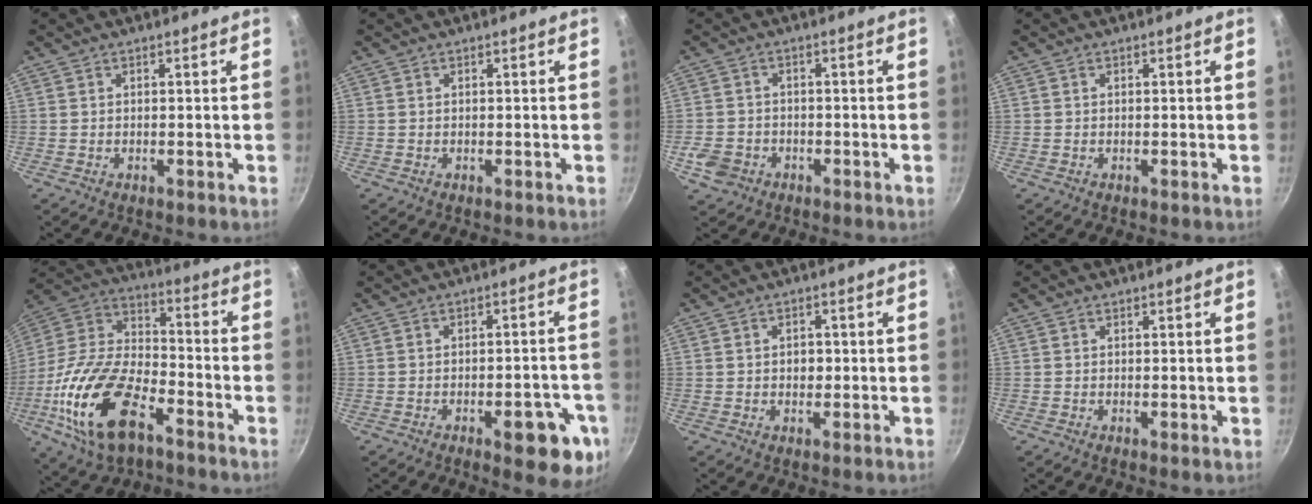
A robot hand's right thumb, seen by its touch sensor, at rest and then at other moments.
{"total": 0.0}
{"total": 4.9, "force": [-2.2, 3.9, 1.8], "torque": [-0.036, 0.025, -0.038]}
{"total": 0.0}
{"total": 23.0, "force": [-9.9, 11.8, 17.1], "torque": [-0.316, 0.040, -0.201]}
{"total": 11.8, "force": [-4.6, 4.5, 9.9], "torque": [-0.084, 0.016, -0.052]}
{"total": 2.5, "force": [0.0, 2.0, 1.5], "torque": [-0.014, 0.001, -0.001]}
{"total": 0.0}